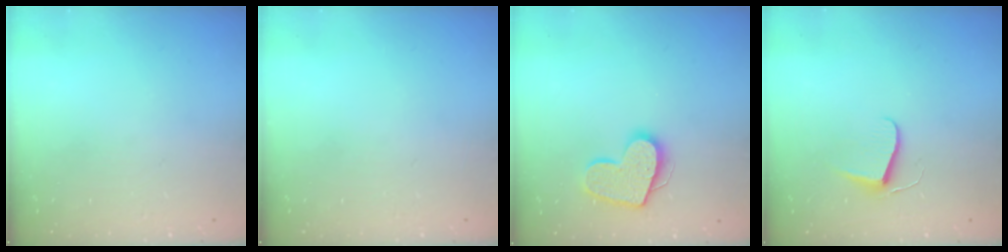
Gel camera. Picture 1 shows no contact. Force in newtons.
{"total": 0.0}
{"total": 13.5, "press": 13.5, "slide": 0.9}
{"total": 6.2, "press": 6.1, "slide": 0.6}